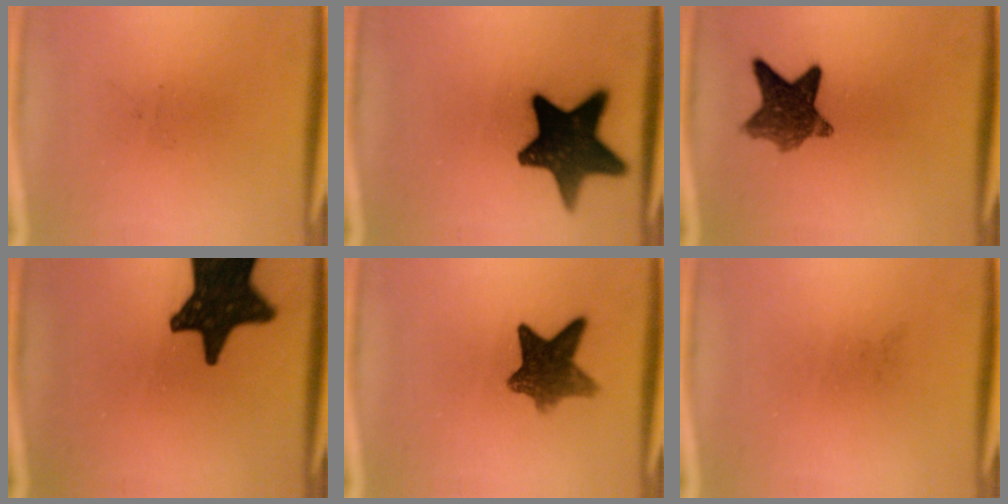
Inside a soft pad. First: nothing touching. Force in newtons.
{"total": 17.1}
{"total": 8.8}
{"total": 18.9}
{"total": 8.2}
{"total": 0.0}